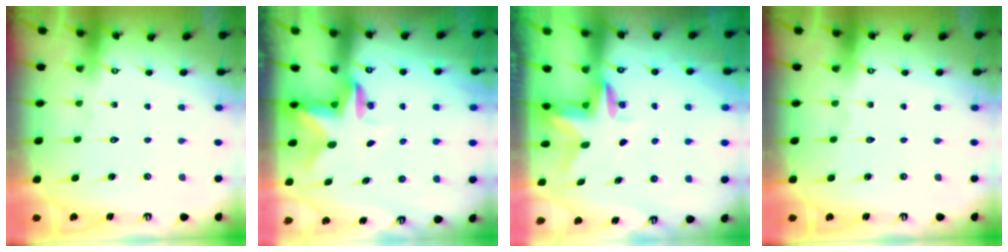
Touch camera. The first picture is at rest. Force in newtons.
{"total": 2.4, "press": 2.4, "slide": 0.4}
{"total": 2.9, "press": 2.9, "slide": 0.2}
{"total": 0.0}